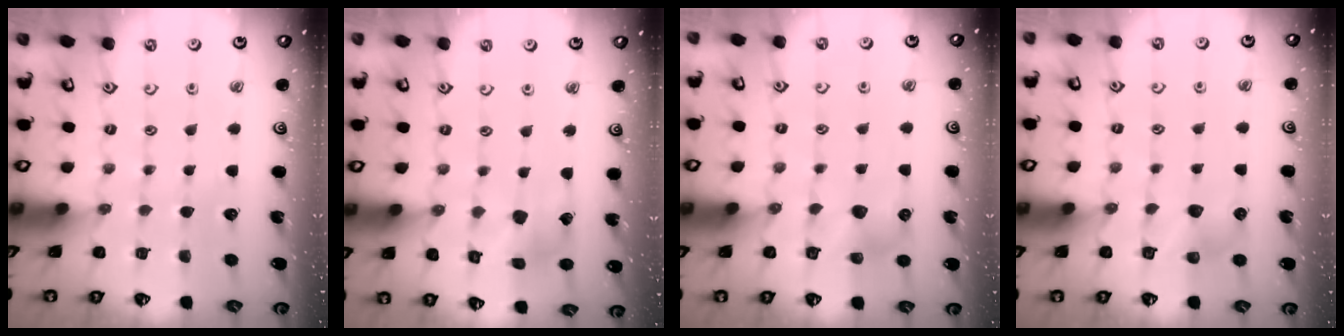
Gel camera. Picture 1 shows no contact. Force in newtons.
{"total": 7.0, "press": 7.0, "slide": 0.7}
{"total": 6.6, "press": 6.5, "slide": 0.8}
{"total": 6.5, "press": 6.5, "slide": 0.4}